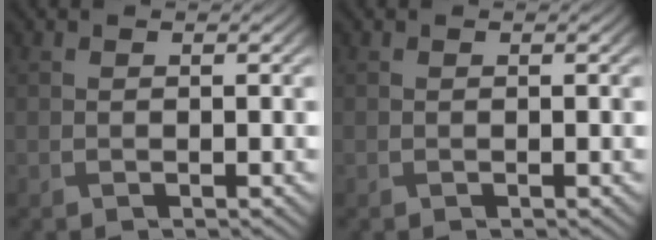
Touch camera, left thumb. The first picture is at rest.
{"total": 0.0}